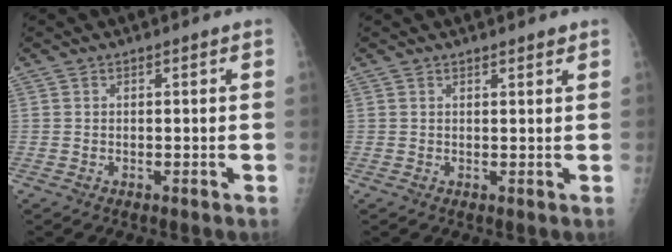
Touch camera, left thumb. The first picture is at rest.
{"total": 1.6, "force": [1.3, 0.4, 0.8], "torque": [-0.008, -0.007, 0.018]}